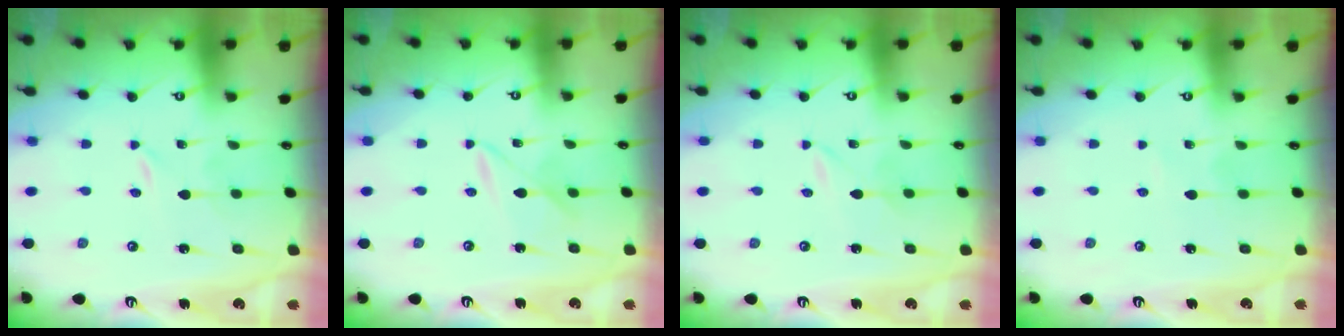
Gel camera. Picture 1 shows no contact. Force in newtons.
{"total": 5.3, "press": 5.3, "slide": 0.5}
{"total": 1.2, "press": 1.2, "slide": 0.1}
{"total": 1.7, "press": 1.6, "slide": 0.2}